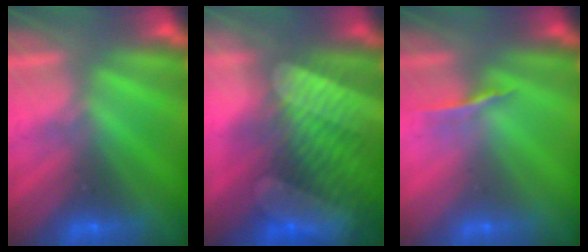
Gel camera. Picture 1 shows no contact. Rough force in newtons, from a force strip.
{"total": 8.3}
{"total": 1.0}